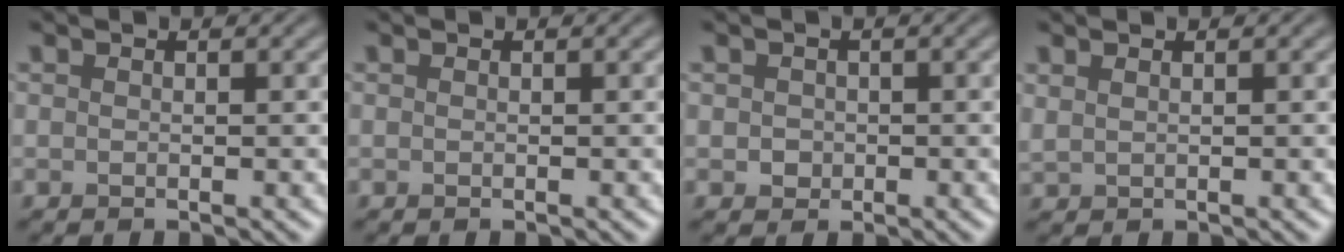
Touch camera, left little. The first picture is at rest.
{"total": 0.0}
{"total": 1.1, "force": [0.0, 1.0, 0.3], "torque": [-0.002, -0.003, -0.001]}
{"total": 0.7, "force": [0.6, 0.2, 0.3], "torque": [-0.011, -0.001, 0.014]}